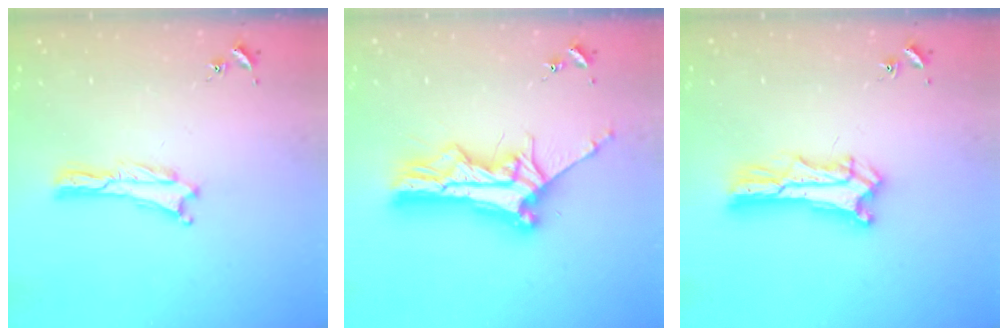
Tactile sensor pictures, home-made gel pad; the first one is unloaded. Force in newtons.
{"total": 10.4, "press": 10.4, "slide": 1.0}
{"total": 6.6, "press": 6.6, "slide": 0.6}